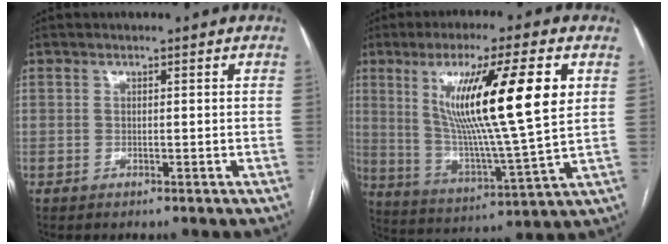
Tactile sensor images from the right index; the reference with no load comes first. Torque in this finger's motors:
{"motor_torque": [1.85, 0.29, 1.05, 0.21]}